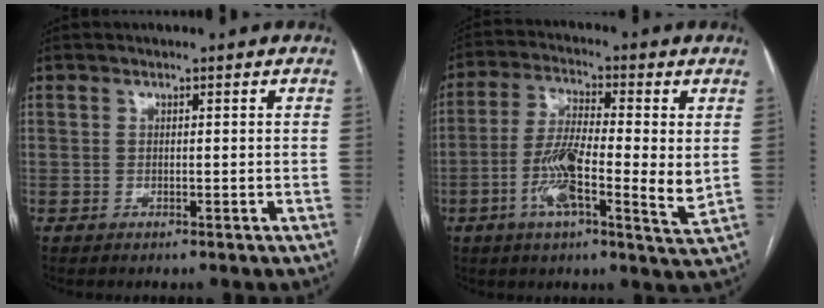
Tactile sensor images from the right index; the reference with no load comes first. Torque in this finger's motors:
{"motor_torque": [0.44, -0.09, 0.26, 0.18]}